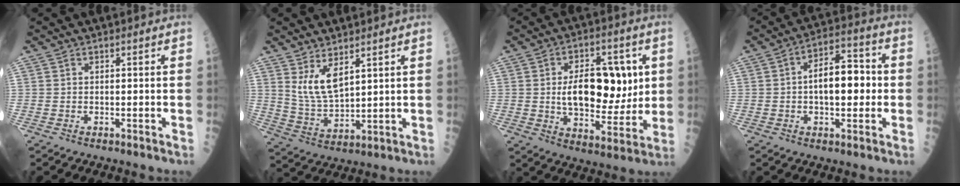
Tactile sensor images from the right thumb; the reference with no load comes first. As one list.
[{"total": 7.3, "force": [3.9, 2.8, 5.4], "torque": [-0.100, -0.037, 0.089]}, {"total": 16.9, "force": [2.3, 9.2, 14.0], "torque": [-0.169, -0.010, 0.043]}, {"total": 11.7, "force": [0.0, 5.9, 10.1], "torque": [-0.128, 0.025, -0.005]}]